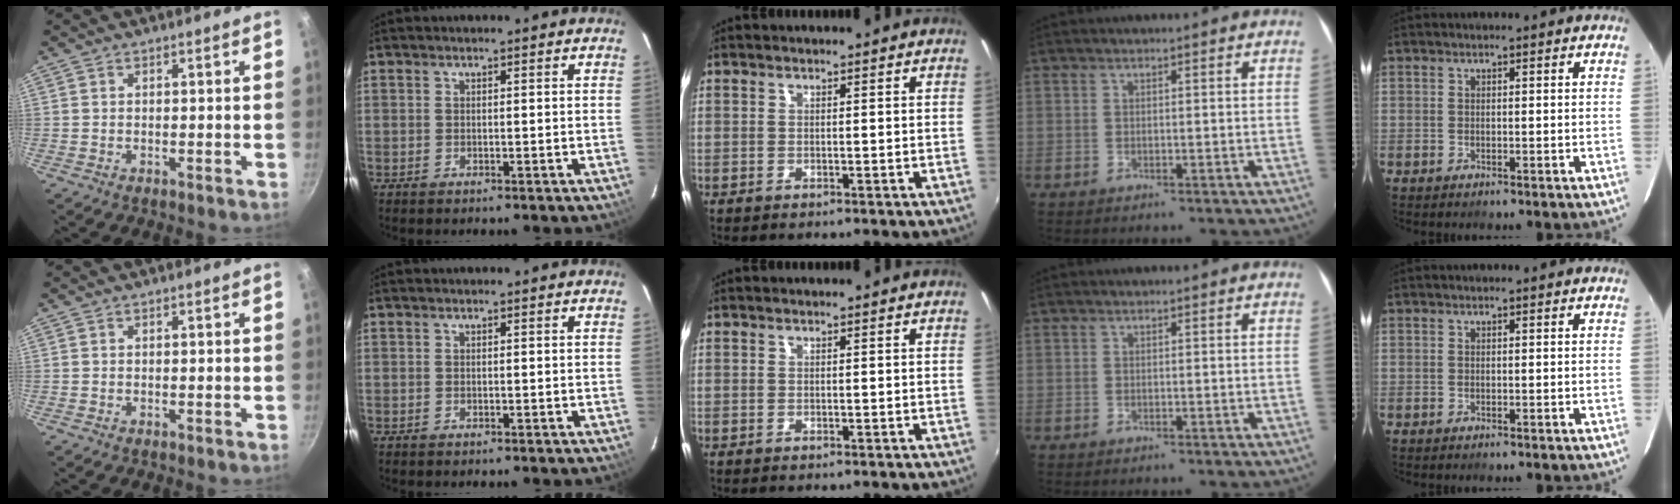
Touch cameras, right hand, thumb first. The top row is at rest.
{}